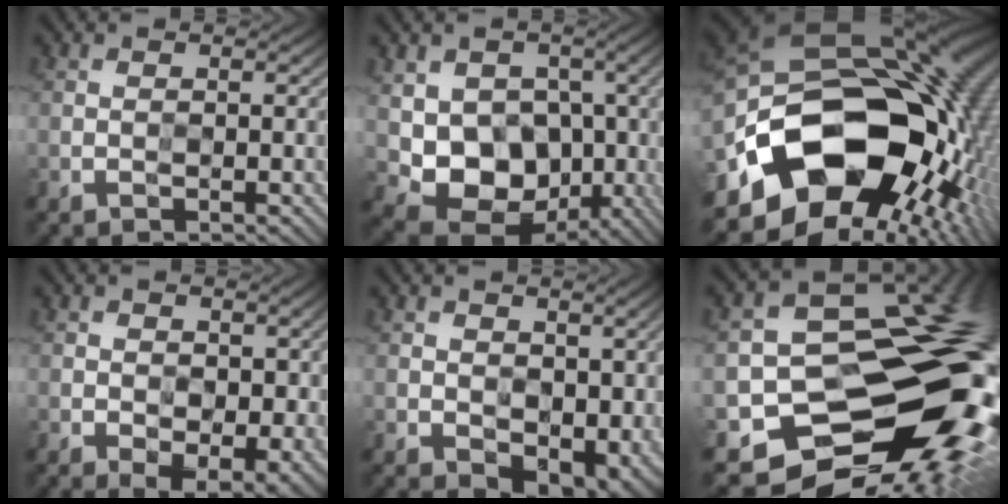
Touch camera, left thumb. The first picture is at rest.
{"total": 10.7, "force": [-0.7, 8.5, 6.5], "torque": [-0.117, -0.024, -0.015]}
{"total": 21.9, "force": [-4.4, 15.5, 14.9], "torque": [-0.301, -0.070, -0.037]}
{"total": 4.5, "force": [-0.7, 2.9, 3.3], "torque": [-0.053, -0.020, -0.011]}
{"total": 5.4, "force": [0.1, 3.8, 3.8], "torque": [-0.069, -0.021, 0.006]}
{"total": 17.8, "force": [-2.6, 13.7, 11.0], "torque": [-0.161, -0.024, -0.021]}